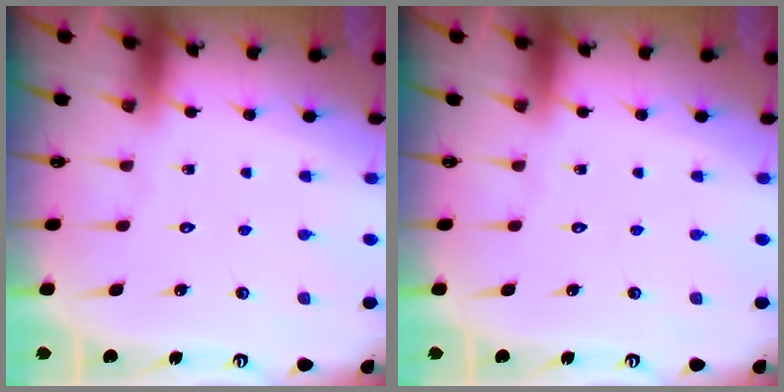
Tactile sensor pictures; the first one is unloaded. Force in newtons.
{"total": 0.0}